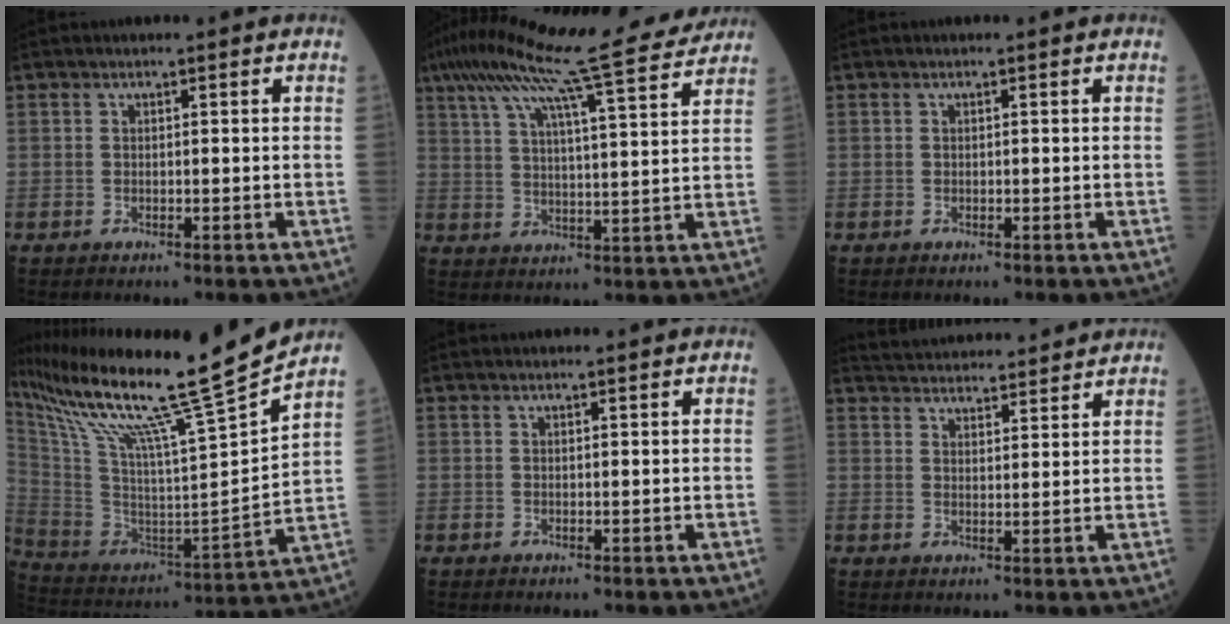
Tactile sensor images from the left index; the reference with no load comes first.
{"total": 18.4, "force": [15.1, 0.4, 10.6], "torque": [-0.191, 0.026, 0.216]}
{"total": 0.0}
{"total": 23.4, "force": [19.1, -2.7, 13.4], "torque": [-0.245, -0.056, 0.319]}
{"total": 1.3, "force": [1.1, -0.2, 0.5], "torque": [-0.008, 0.007, 0.016]}
{"total": 14.3, "force": [13.7, 1.8, 3.6], "torque": [-0.060, 0.026, 0.193]}